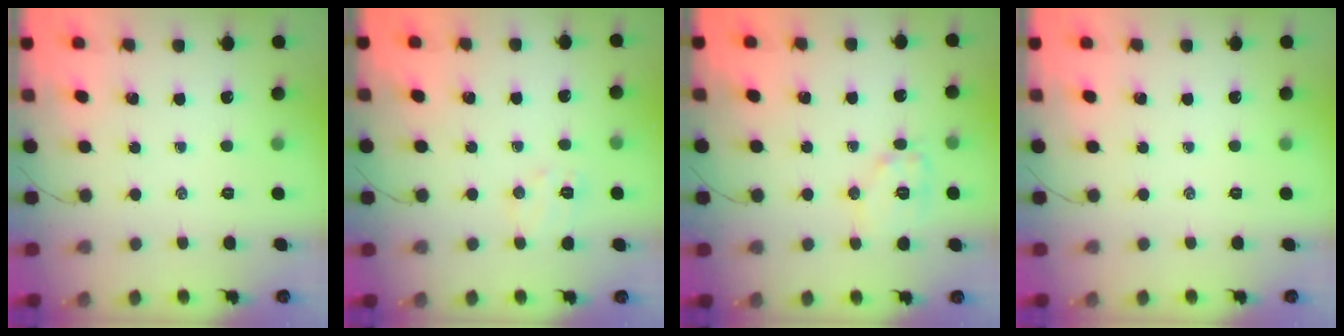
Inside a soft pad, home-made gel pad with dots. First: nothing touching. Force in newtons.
{"total": 5.6, "press": 5.5, "slide": 1.1}
{"total": 9.5, "press": 9.5, "slide": 0.2}
{"total": 0.0}